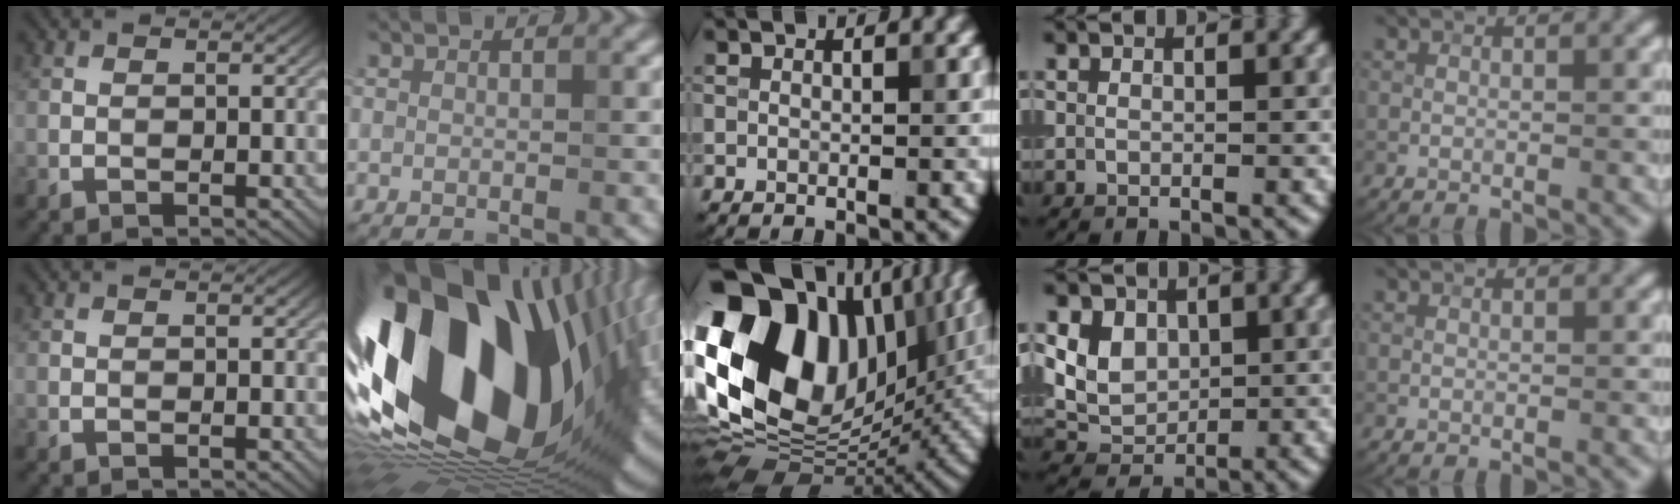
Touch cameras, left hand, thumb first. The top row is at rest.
{"index": {"total": 22.1, "force": [4.2, 12.3, 17.9], "torque": [-0.316, -0.027, 0.065]}, "middle": {"total": 20.9, "force": [4.4, 14.6, 14.4], "torque": [-0.295, -0.002, 0.089]}, "ring": {"total": 4.4, "force": [1.0, 3.6, 2.3], "torque": [-0.046, -0.003, 0.016]}}